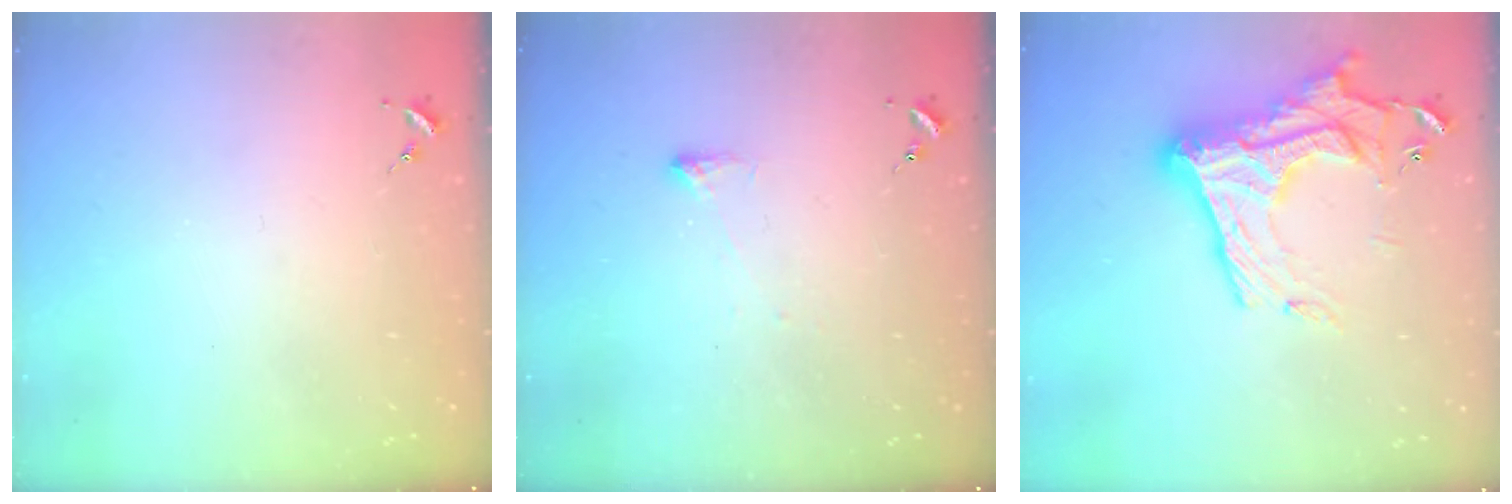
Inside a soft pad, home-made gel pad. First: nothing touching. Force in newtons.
{"total": 3.1, "press": 3.1, "slide": 0.5}
{"total": 23.0, "press": 22.9, "slide": 1.4}